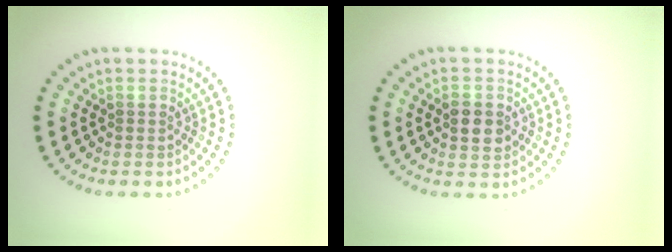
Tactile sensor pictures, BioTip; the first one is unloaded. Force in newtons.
{"total": 2.4, "press": 2.4, "slide": 0.2}